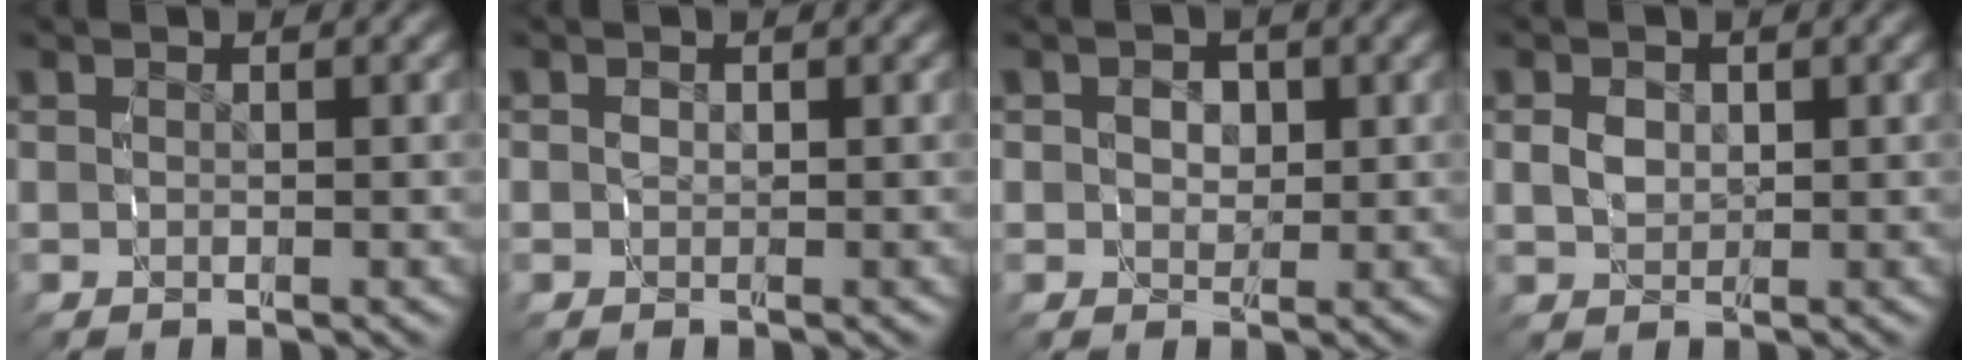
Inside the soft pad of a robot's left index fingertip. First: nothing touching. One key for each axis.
{"total": 1.2, "fx": -0.3, "fy": 1.0, "fz": 0.6, "tx": -0.022, "ty": -0.009, "tz": -0.004}
{"total": 2.6, "fx": 0.0, "fy": 2.2, "fz": 1.2, "tx": -0.026, "ty": -0.014, "tz": 0.003}
{"total": 2.4, "fx": -0.1, "fy": 2.0, "fz": 1.3, "tx": -0.040, "ty": -0.017, "tz": 0.008}